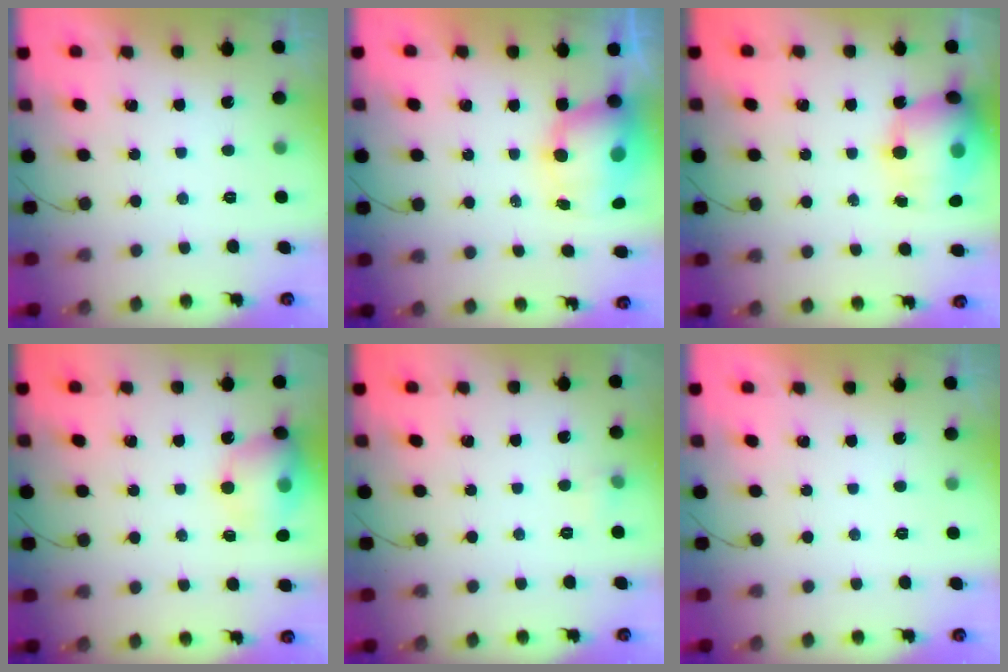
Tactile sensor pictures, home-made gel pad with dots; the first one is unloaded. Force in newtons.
{"total": 10.0, "press": 9.7, "slide": 2.7}
{"total": 16.9, "press": 16.5, "slide": 3.7}
{"total": 13.3, "press": 13.1, "slide": 2.2}
{"total": 4.1, "press": 3.9, "slide": 1.2}
{"total": 0.0}